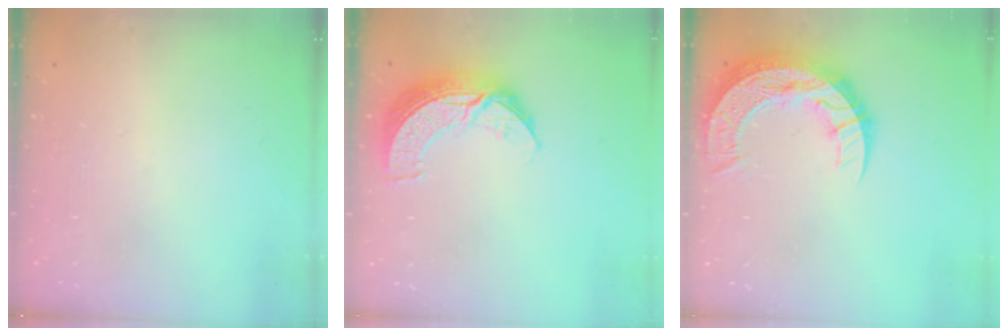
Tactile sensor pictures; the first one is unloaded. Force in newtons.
{"total": 10.3, "press": 10.2, "slide": 0.7}
{"total": 15.4, "press": 15.3, "slide": 1.1}